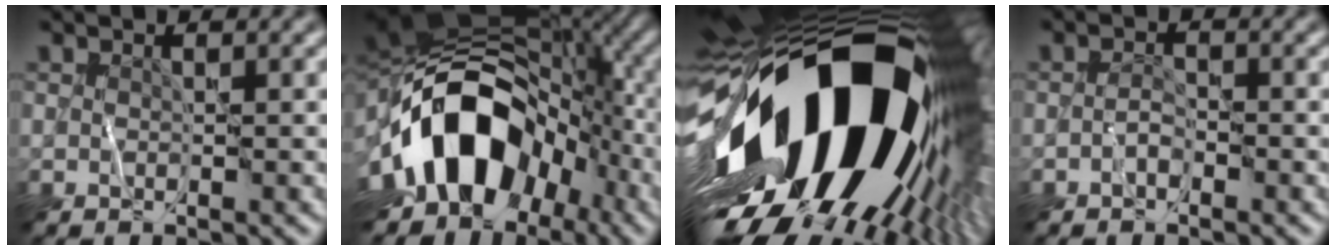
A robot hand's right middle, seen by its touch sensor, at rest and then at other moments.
{"total": 16.2, "force": [-4.5, 10.7, 11.4], "torque": [-0.181, 0.000, -0.087]}
{"total": 22.1, "force": [-0.5, 11.9, 18.6], "torque": [-0.339, -0.047, -0.016]}
{"total": 0.9, "force": [-0.6, 0.5, 0.6], "torque": [-0.010, 0.006, -0.014]}